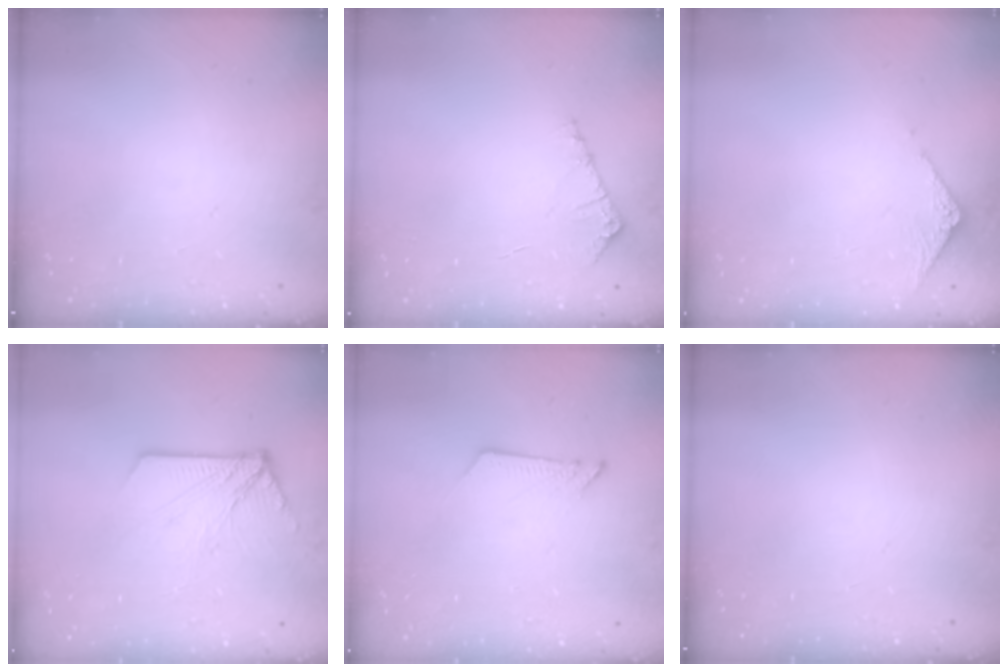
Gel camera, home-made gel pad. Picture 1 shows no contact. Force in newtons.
{"total": 5.5, "press": 5.5, "slide": 0.7}
{"total": 3.2, "press": 3.2, "slide": 0.3}
{"total": 10.5, "press": 10.4, "slide": 1.2}
{"total": 5.4, "press": 5.4, "slide": 0.6}
{"total": 0.0}